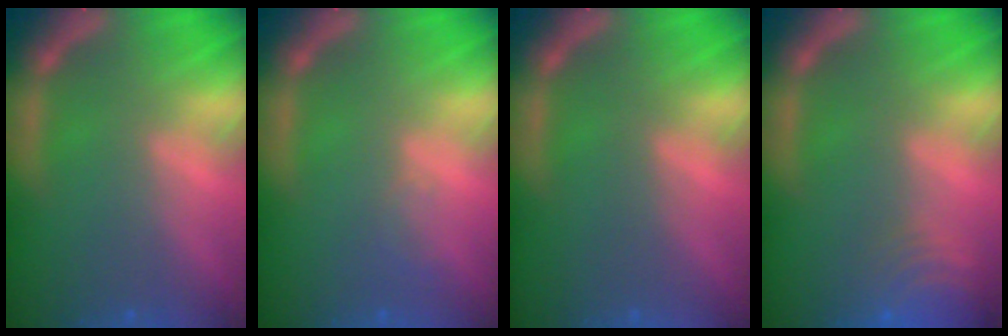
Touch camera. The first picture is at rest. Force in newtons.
{"total": 1.0}
{"total": 0.0}
{"total": 7.0}